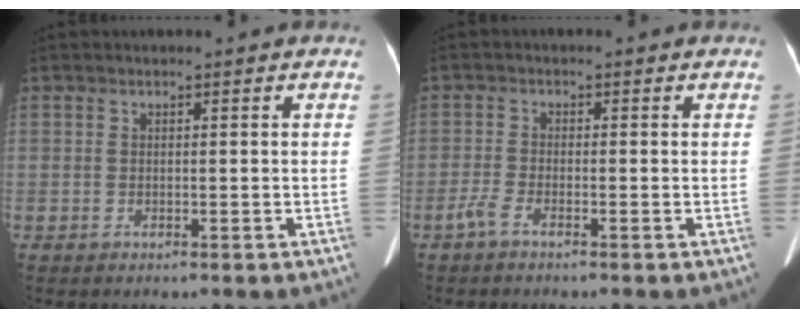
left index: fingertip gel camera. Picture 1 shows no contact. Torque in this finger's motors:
{"motor_torque": [0.18, 0.06, 0.11, 0.03]}